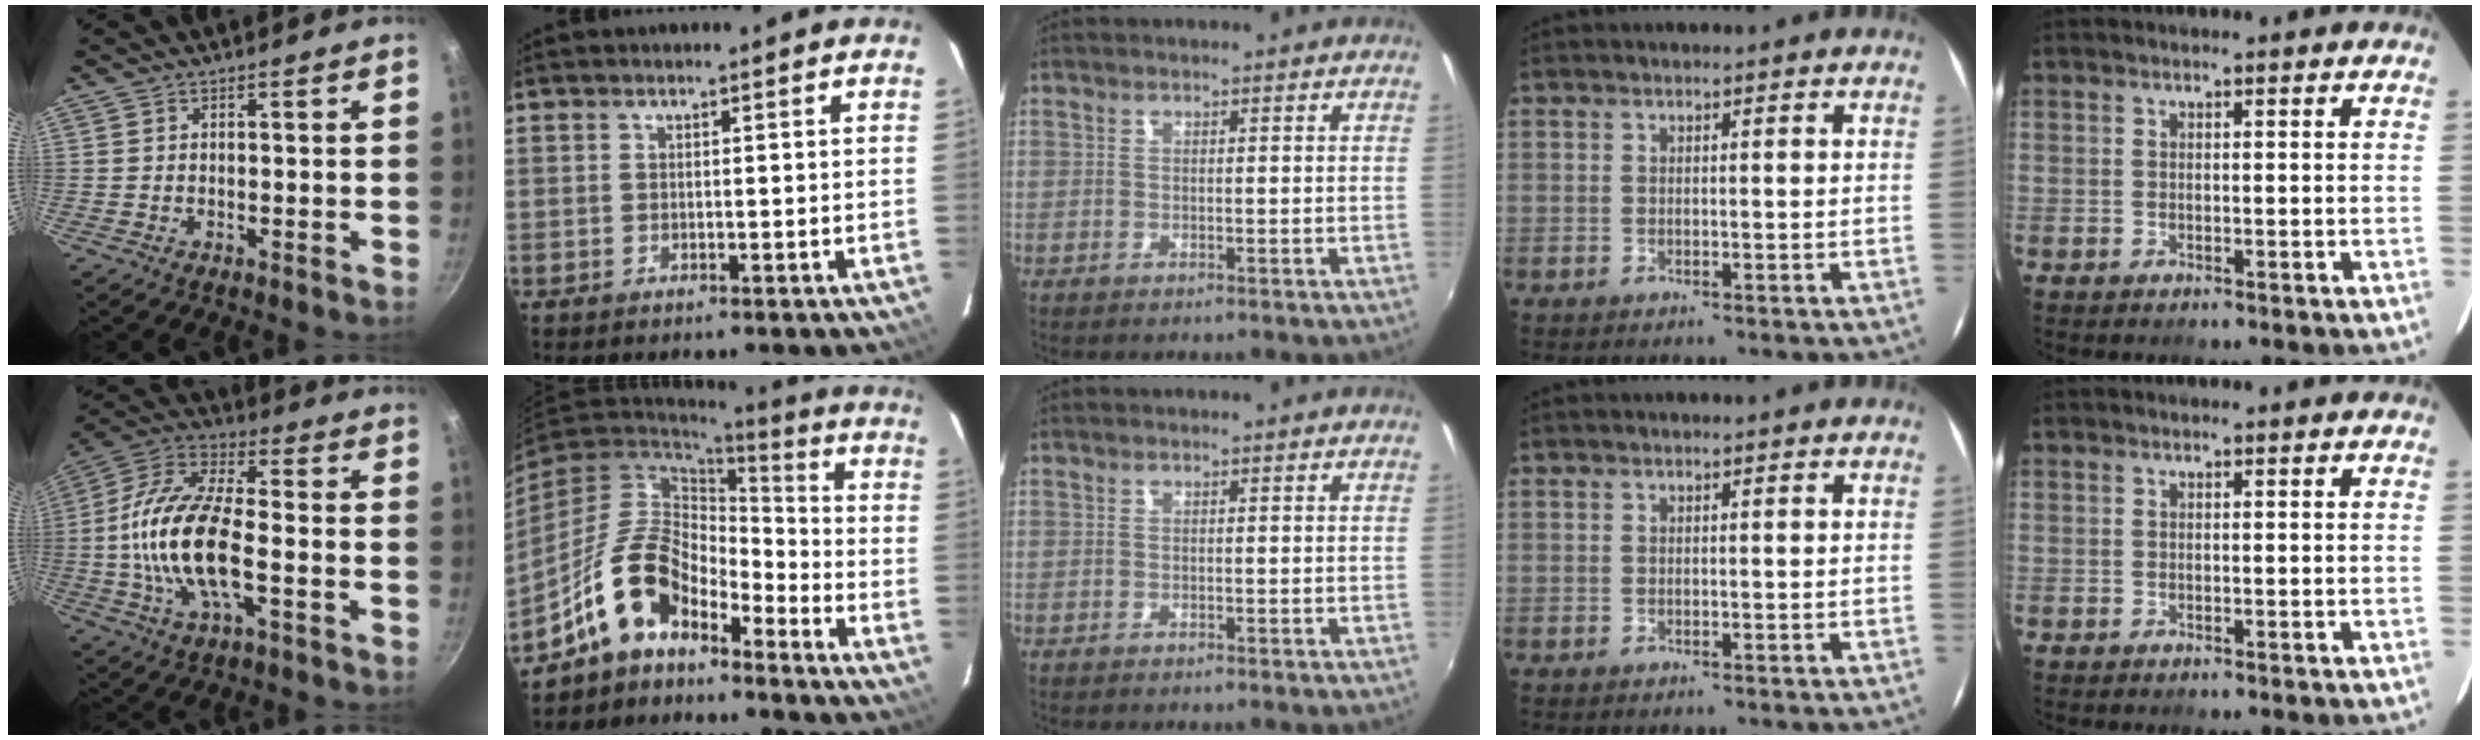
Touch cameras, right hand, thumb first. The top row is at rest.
{"thumb": {"total": 18.1, "force": [-3.0, 7.7, 16.2], "torque": [-0.310, 0.030, -0.076]}, "index": {"total": 11.9, "force": [-8.5, 5.7, 6.1], "torque": [-0.126, 0.025, -0.161]}}